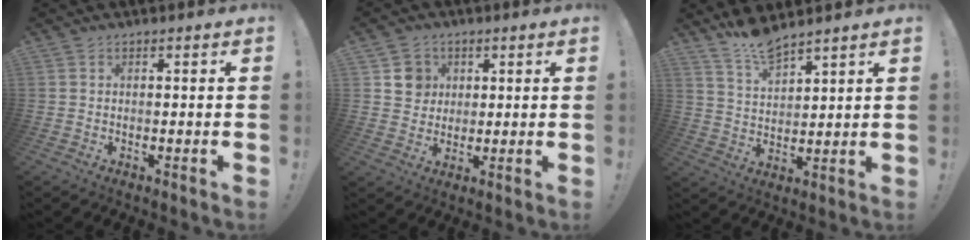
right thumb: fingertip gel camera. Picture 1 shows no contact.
{"total": 6.9, "force": [2.6, 6.3, 0.8], "torque": [0.009, -0.019, 0.050]}
{"total": 8.4, "force": [7.6, 1.9, 3.1], "torque": [-0.059, -0.051, 0.142]}